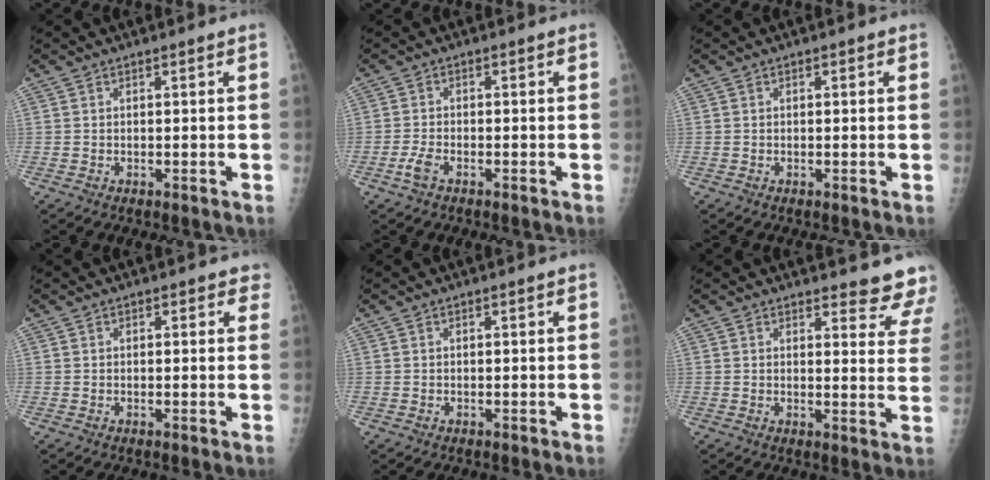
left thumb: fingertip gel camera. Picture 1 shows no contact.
{"total": 2.7, "force": [-1.6, 1.0, 1.9], "torque": [-0.048, 0.009, -0.034]}
{"total": 0.7, "force": [0.2, 0.4, 0.5], "torque": [-0.002, 0.002, 0.000]}
{"total": 1.9, "force": [0.9, 1.2, 1.1], "torque": [0.010, 0.002, 0.003]}
{"total": 0.0}
{"total": 8.9, "force": [8.7, 1.8, 1.0], "torque": [0.026, -0.075, 0.069]}